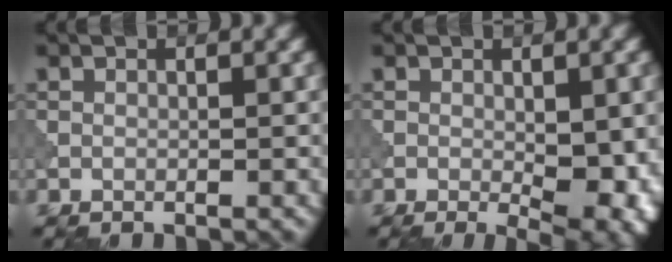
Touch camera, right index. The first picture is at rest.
{"total": 5.8, "force": [-0.8, 2.3, 5.2], "torque": [-0.073, -0.013, -0.005]}